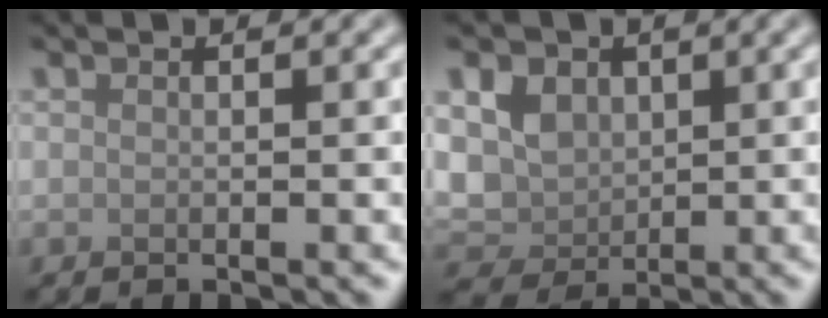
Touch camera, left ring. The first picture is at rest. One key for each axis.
{"total": 5.5, "fx": 1.2, "fy": 4.4, "fz": 3.1, "tx": -0.071, "ty": 0.007, "tz": 0.018}